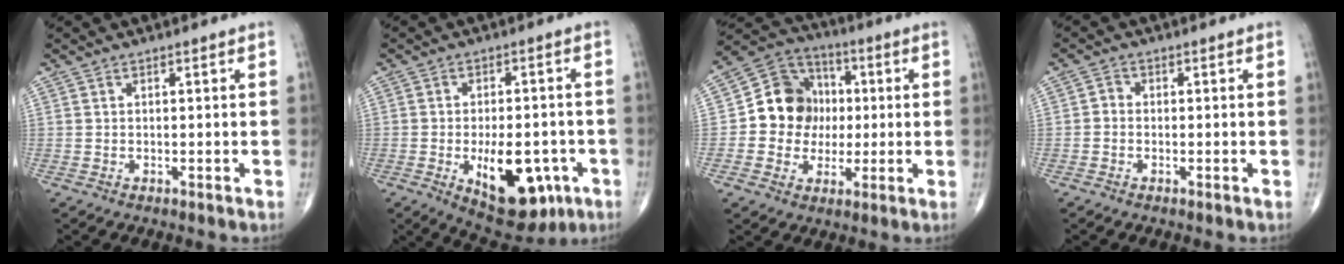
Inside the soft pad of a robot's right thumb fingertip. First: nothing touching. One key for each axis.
{"total": 14.8, "fx": -5.2, "fy": 7.6, "fz": 11.6, "tx": -0.144, "ty": 0.011, "tz": -0.058}
{"total": 12.8, "fx": 0.1, "fy": 11.5, "fz": 5.7, "tx": -0.049, "ty": 0.023, "tz": -0.003}
{"total": 1.5, "fx": -0.5, "fy": 1.2, "fz": 0.7, "tx": -0.004, "ty": 0.004, "tz": -0.015}